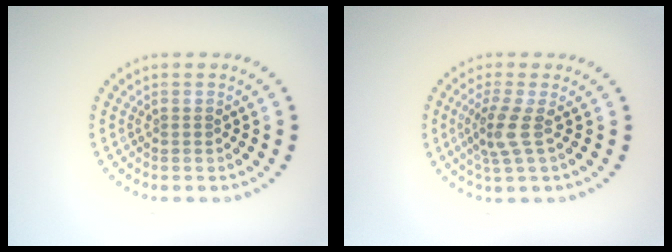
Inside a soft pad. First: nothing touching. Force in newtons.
{"total": 2.7, "press": 2.0, "slide": 1.7}